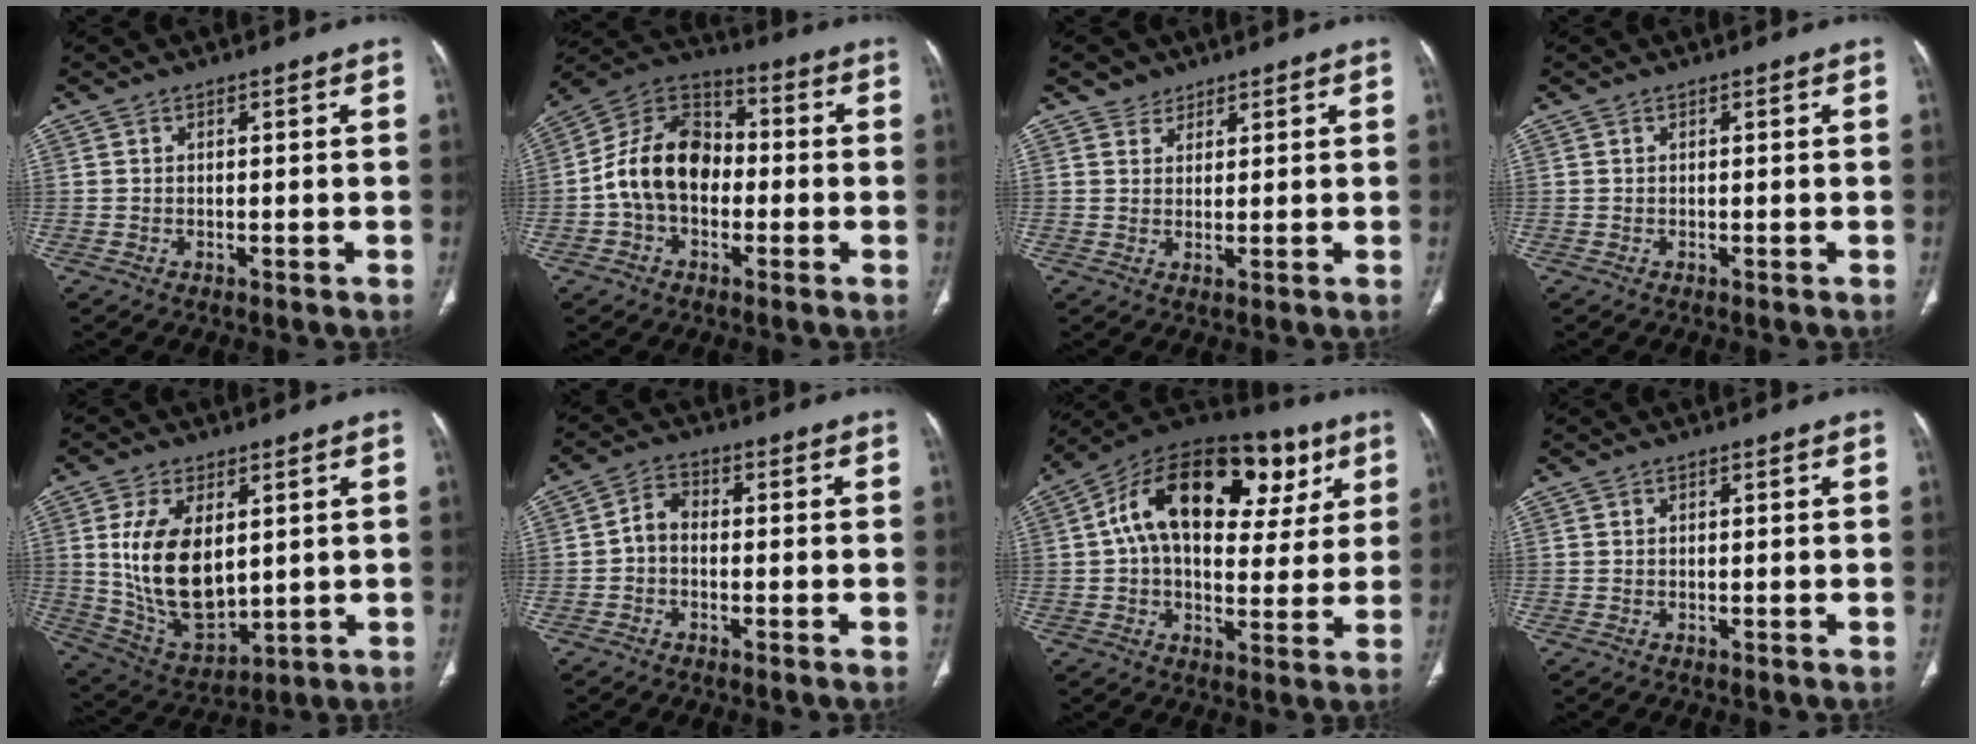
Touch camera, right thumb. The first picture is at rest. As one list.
[{"total": 14.1, "force": [-1.7, 10.1, 9.8], "torque": [-0.158, 0.041, -0.042]}, {"total": 2.9, "force": [2.0, 2.1, 0.1], "torque": [0.016, -0.012, 0.028]}, {"total": 0.0}, {"total": 15.8, "force": [2.5, 9.0, 12.7], "torque": [-0.220, -0.020, 0.069]}, {"total": 4.0, "force": [-0.8, 2.8, 2.7], "torque": [-0.041, 0.015, -0.025]}, {"total": 25.5, "force": [8.4, 14.7, 19.1], "torque": [-0.273, 0.037, 0.125]}, {"total": 0.0}]